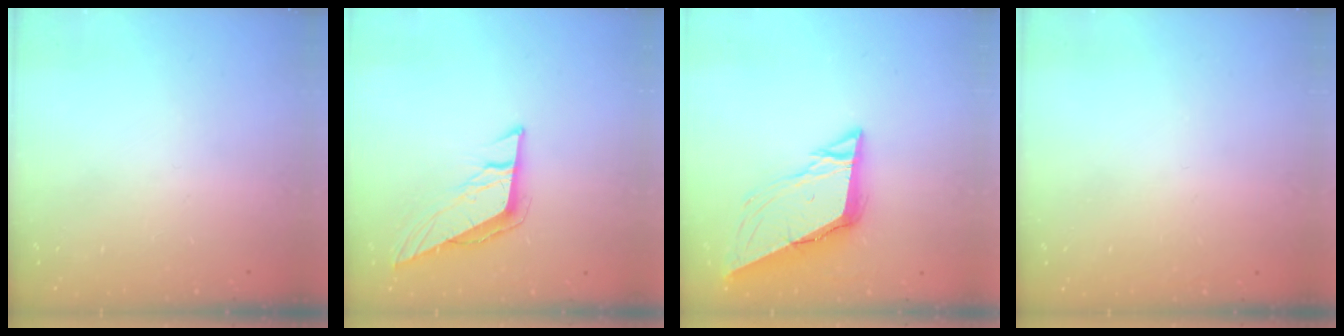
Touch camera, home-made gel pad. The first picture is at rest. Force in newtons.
{"total": 10.2, "press": 10.0, "slide": 1.6}
{"total": 10.3, "press": 9.9, "slide": 2.9}
{"total": 1.6, "press": 1.6, "slide": 0.1}